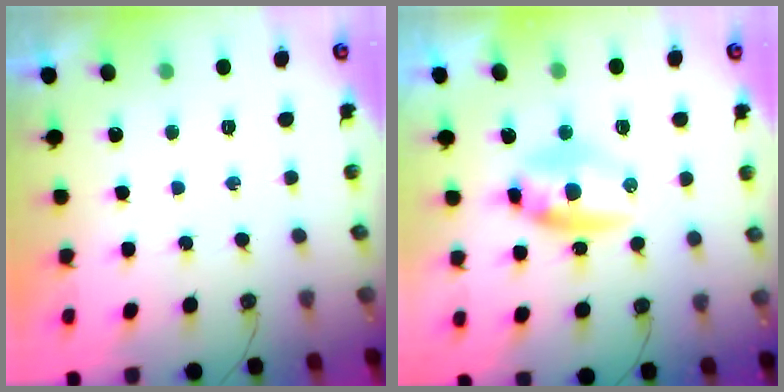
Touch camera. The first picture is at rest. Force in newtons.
{"total": 7.4, "press": 7.4, "slide": 0.8}